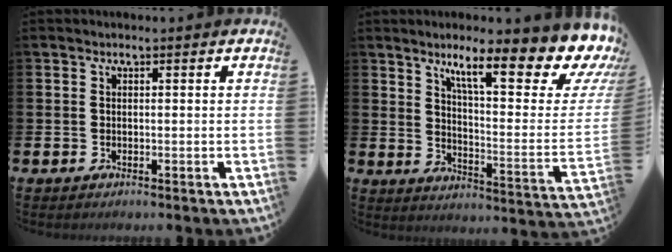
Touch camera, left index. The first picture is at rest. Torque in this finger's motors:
{"motor_torque": [1.15, -0.99, 1.05, 0.21]}